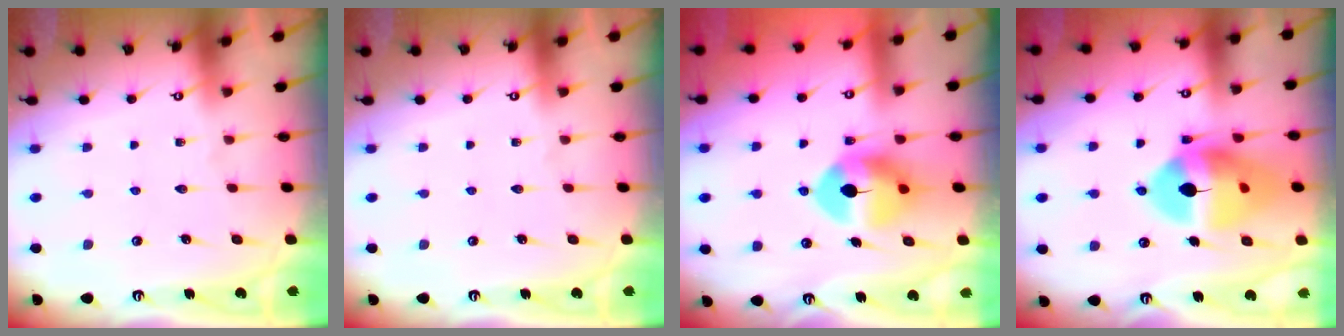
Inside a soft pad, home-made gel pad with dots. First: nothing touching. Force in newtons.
{"total": 0.0}
{"total": 10.0, "press": 9.9, "slide": 1.5}
{"total": 17.2, "press": 17.1, "slide": 2.2}